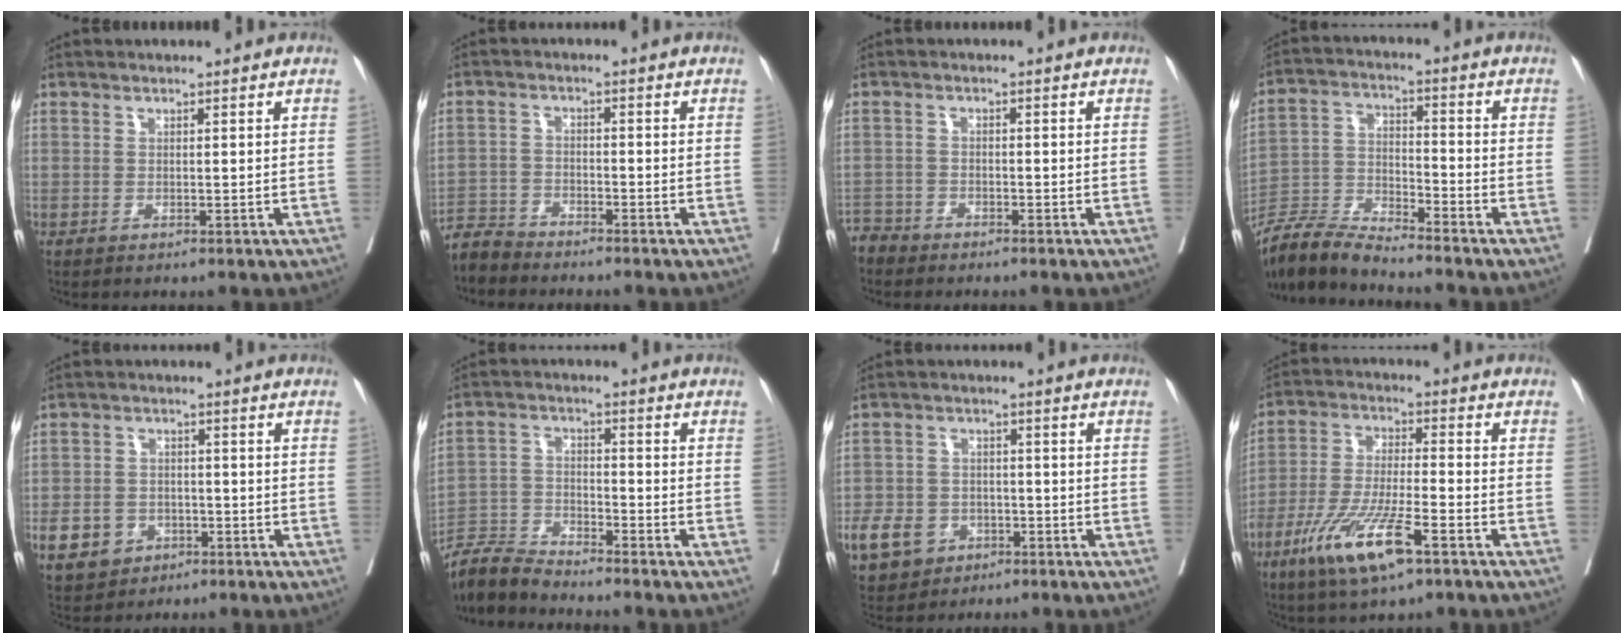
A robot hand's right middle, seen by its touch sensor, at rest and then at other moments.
{"total": 3.8, "force": [-3.8, 0.2, -0.6], "torque": [0.017, -0.011, -0.075]}
{"total": 2.7, "force": [-2.5, 0.7, -0.8], "torque": [0.019, -0.004, -0.053]}
{"total": 8.3, "force": [-8.1, -0.2, 1.7], "torque": [-0.034, -0.002, -0.157]}
{"total": 7.5, "force": [-3.3, 6.2, 2.5], "torque": [-0.056, 0.008, -0.043]}
{"total": 6.7, "force": [-6.7, -0.1, 0.5], "torque": [-0.014, -0.005, -0.130]}
{"total": 9.9, "force": [-4.6, 7.9, 3.7], "torque": [-0.094, 0.006, -0.068]}
{"total": 12.5, "force": [-6.9, 2.1, 10.2], "torque": [-0.206, -0.021, -0.125]}